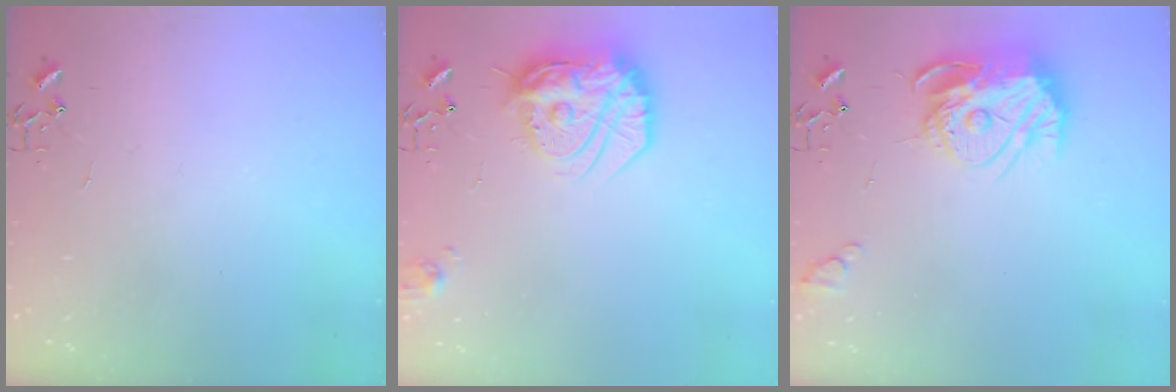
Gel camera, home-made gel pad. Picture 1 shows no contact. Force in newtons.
{"total": 19.3, "press": 19.2, "slide": 1.7}
{"total": 16.3, "press": 16.2, "slide": 1.6}